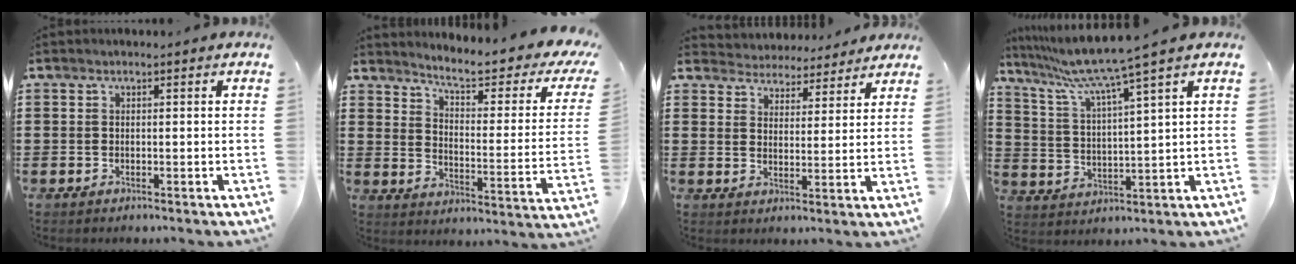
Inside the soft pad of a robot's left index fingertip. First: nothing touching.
{"total": 5.4, "force": [4.0, 0.4, 3.6], "torque": [-0.073, -0.041, 0.055]}
{"total": 4.2, "force": [4.1, 0.7, -0.5], "torque": [-0.012, -0.026, 0.072]}
{"total": 7.5, "force": [5.9, -0.9, 4.5], "torque": [-0.112, -0.044, 0.097]}